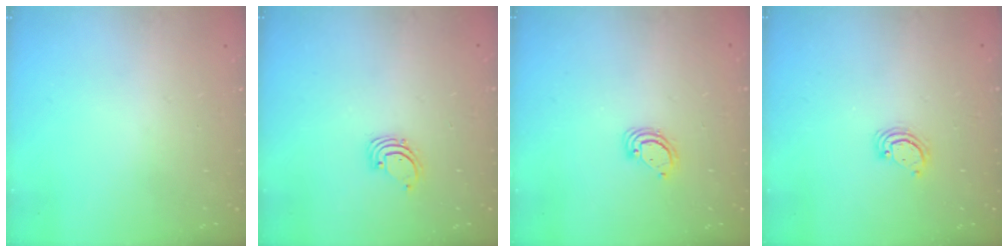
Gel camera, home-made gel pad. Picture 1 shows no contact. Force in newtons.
{"total": 1.4, "press": 1.4, "slide": 0.1}
{"total": 3.5, "press": 3.5, "slide": 0.1}
{"total": 2.6, "press": 2.6, "slide": 0.3}